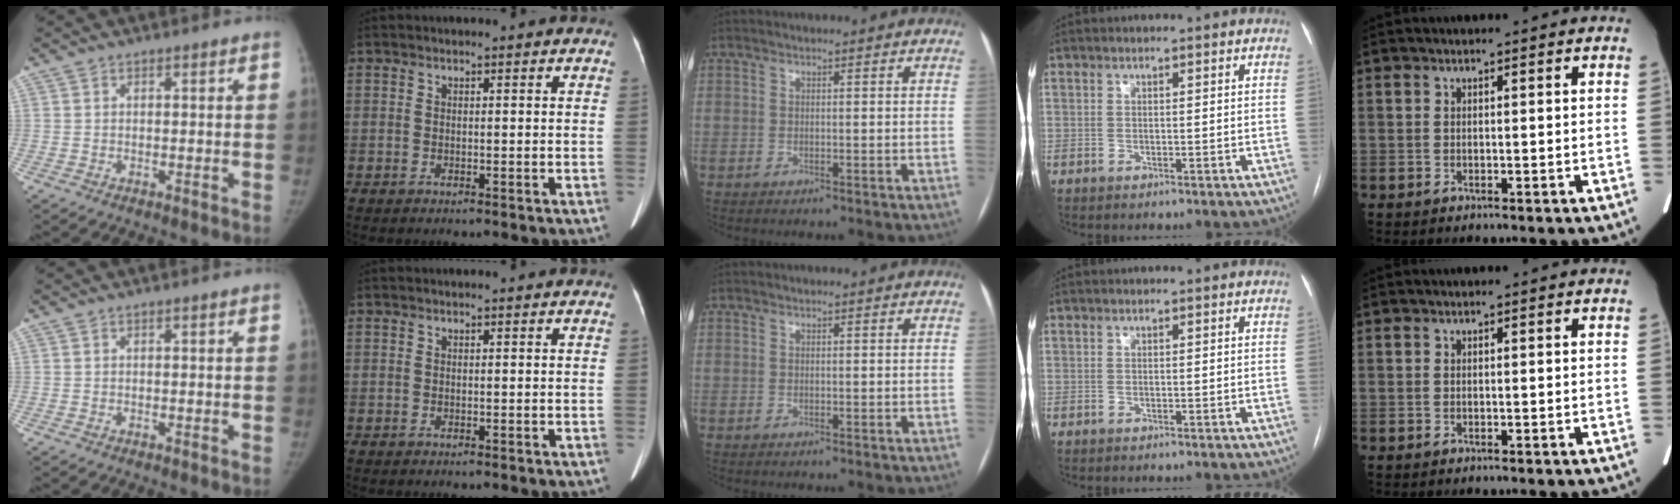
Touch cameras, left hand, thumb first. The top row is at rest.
{}